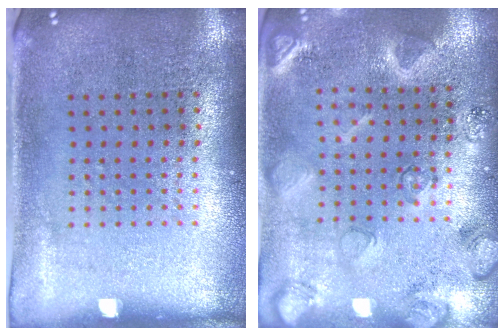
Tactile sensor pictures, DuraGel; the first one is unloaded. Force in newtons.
{"total": 2.3, "press": 2.3, "slide": 0.3}